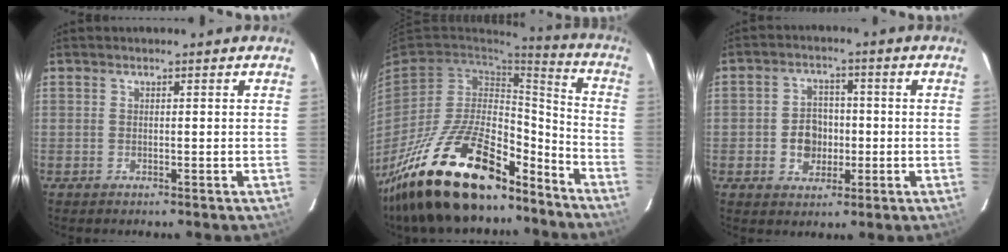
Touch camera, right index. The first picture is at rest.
{"total": 28.0, "force": [-20.2, 10.9, 16.0], "torque": [-0.302, -0.004, -0.322]}
{"total": 6.4, "force": [-1.4, 5.4, 3.1], "torque": [-0.066, 0.014, -0.018]}